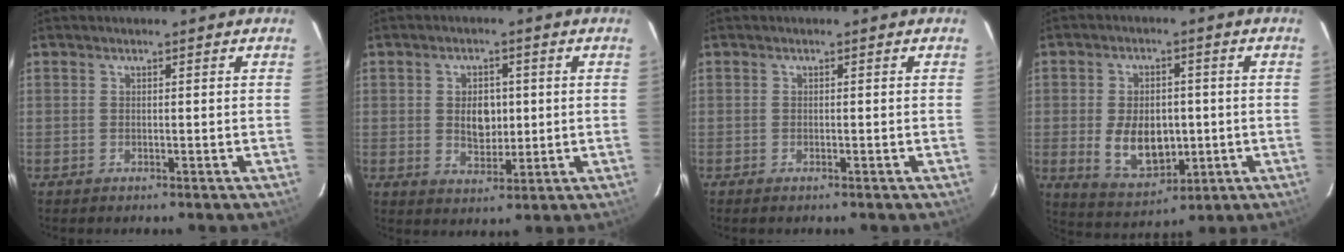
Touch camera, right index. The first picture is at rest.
{"total": 5.9, "force": [0.4, 4.0, 4.2], "torque": [-0.069, 0.002, 0.011]}
{"total": 0.8, "force": [-0.7, 0.1, 0.4], "torque": [-0.009, -0.002, -0.013]}
{"total": 10.4, "force": [-1.2, 6.8, 7.8], "torque": [-0.157, -0.008, -0.002]}